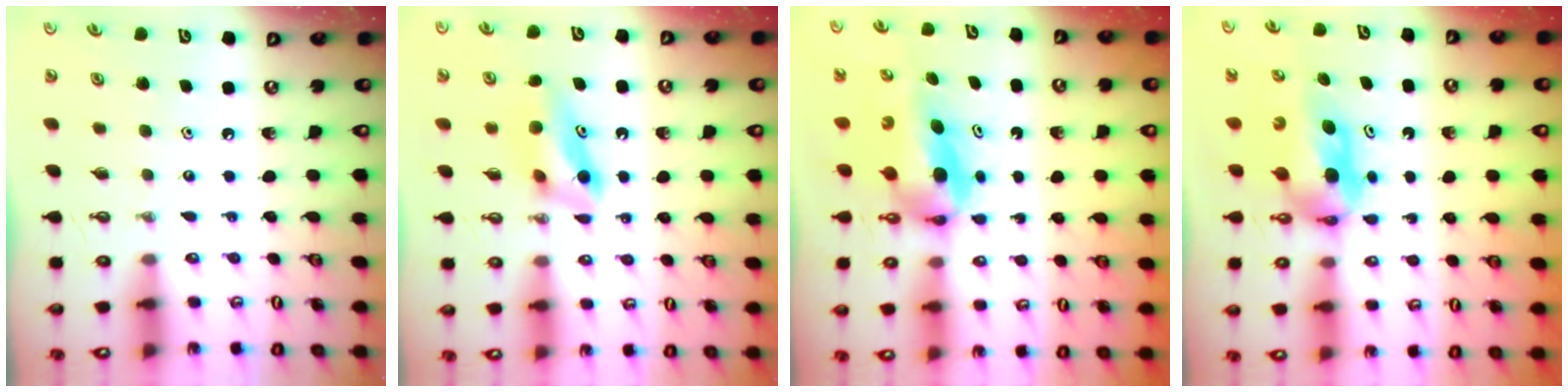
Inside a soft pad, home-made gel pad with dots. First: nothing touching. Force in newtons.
{"total": 8.3, "press": 8.2, "slide": 1.3}
{"total": 5.6, "press": 5.1, "slide": 2.3}
{"total": 5.6, "press": 5.4, "slide": 1.7}